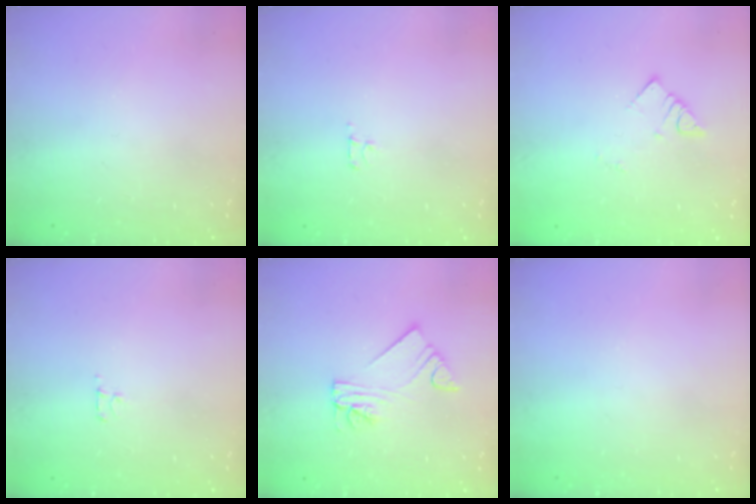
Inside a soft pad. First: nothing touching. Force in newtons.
{"total": 2.7, "press": 2.7, "slide": 0.3}
{"total": 2.6, "press": 2.6, "slide": 0.1}
{"total": 2.7, "press": 2.7, "slide": 0.3}
{"total": 4.5, "press": 4.5, "slide": 0.3}
{"total": 0.0}